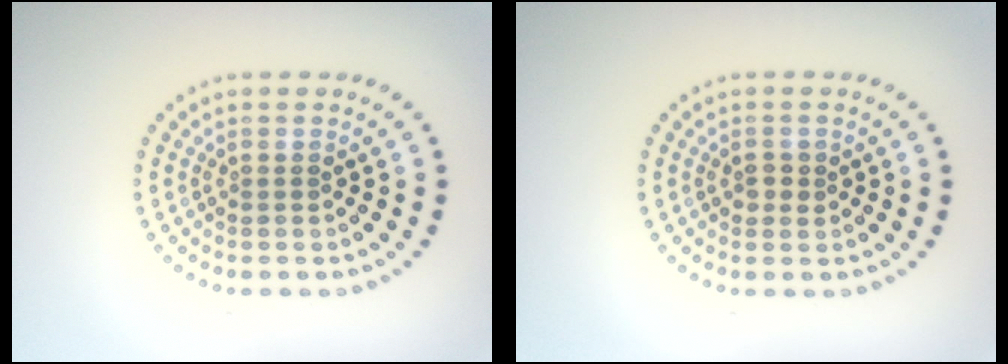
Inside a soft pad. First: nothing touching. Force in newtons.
{"total": 1.2, "press": 1.2, "slide": 0.1}